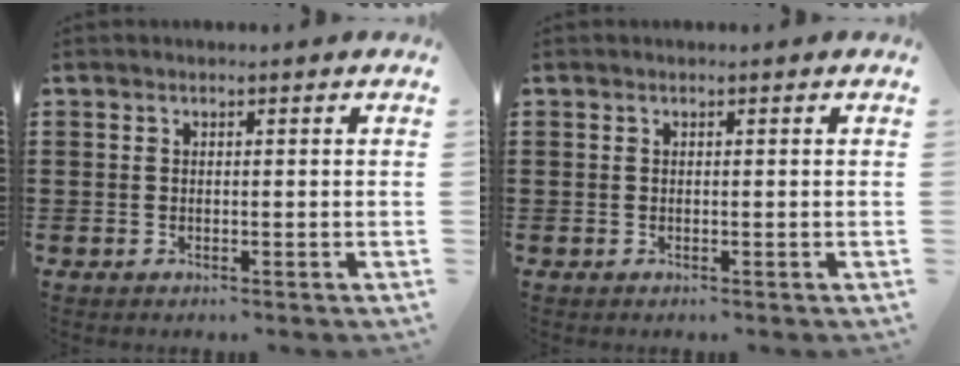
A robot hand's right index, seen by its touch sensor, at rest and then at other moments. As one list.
[{"total": 0.0}]